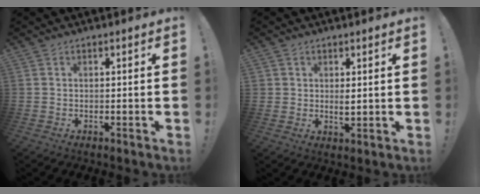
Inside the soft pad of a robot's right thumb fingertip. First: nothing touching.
{"total": 3.7, "force": [1.2, 3.3, 1.1], "torque": [-0.012, -0.009, 0.021]}